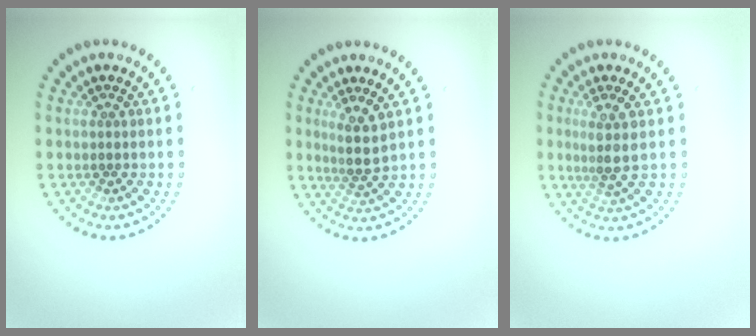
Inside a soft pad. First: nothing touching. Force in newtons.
{"total": 2.7, "press": 2.1, "slide": 1.6}
{"total": 2.5, "press": 2.0, "slide": 1.5}